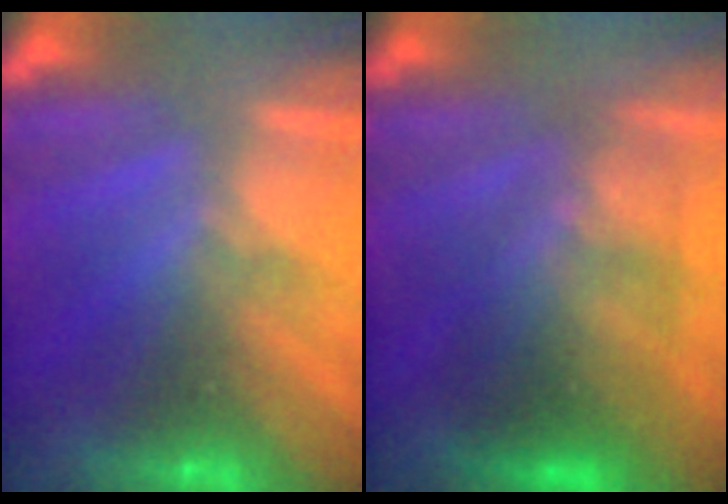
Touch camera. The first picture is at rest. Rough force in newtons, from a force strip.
{"total": 3.1}